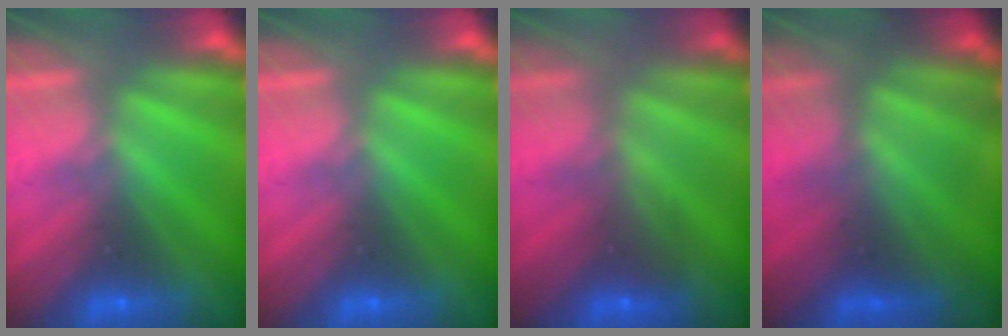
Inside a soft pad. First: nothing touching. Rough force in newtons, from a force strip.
{"total": 0.0}
{"total": 2.0}
{"total": 4.6}